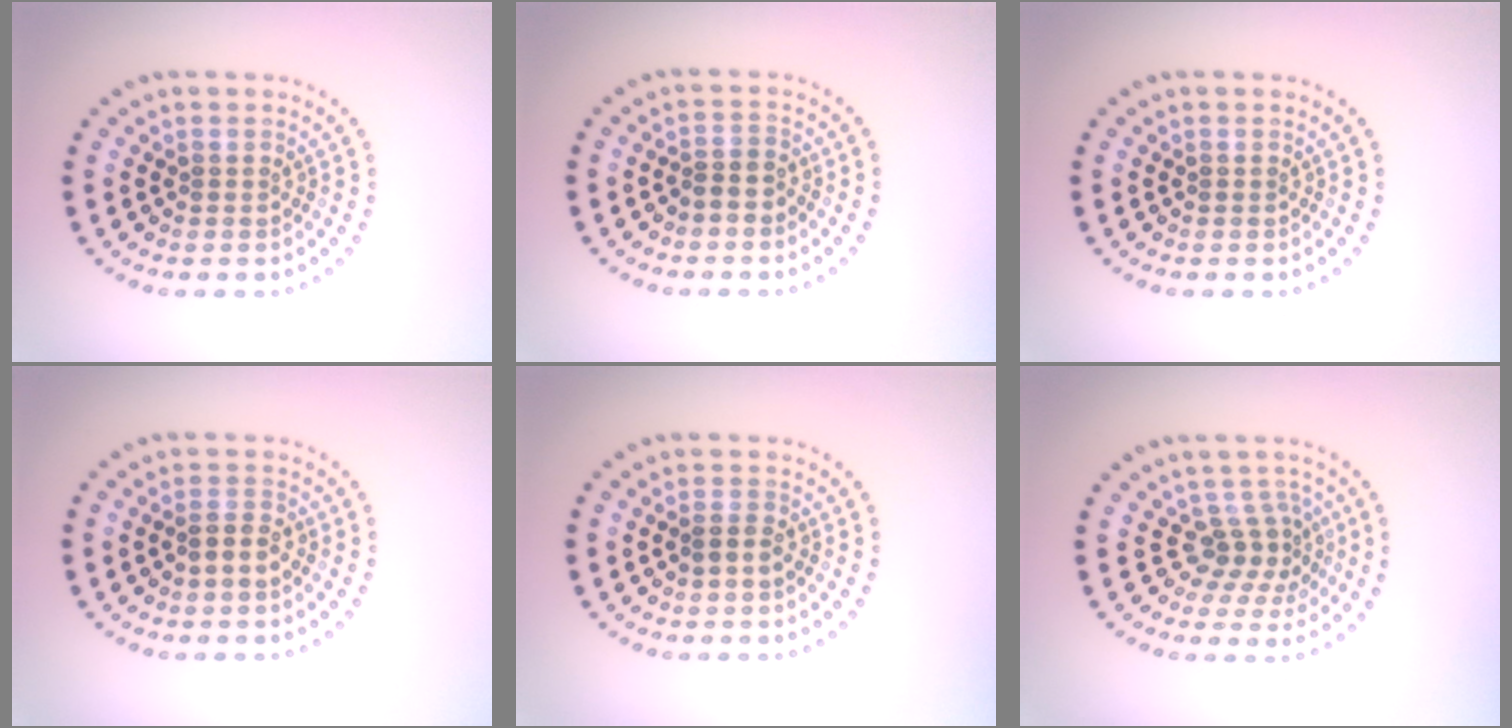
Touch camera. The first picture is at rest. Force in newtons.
{"total": 1.6, "press": 1.4, "slide": 0.8}
{"total": 0.0}
{"total": 1.6, "press": 1.5, "slide": 0.6}
{"total": 1.2, "press": 1.0, "slide": 0.5}
{"total": 2.9, "press": 1.9, "slide": 2.2}